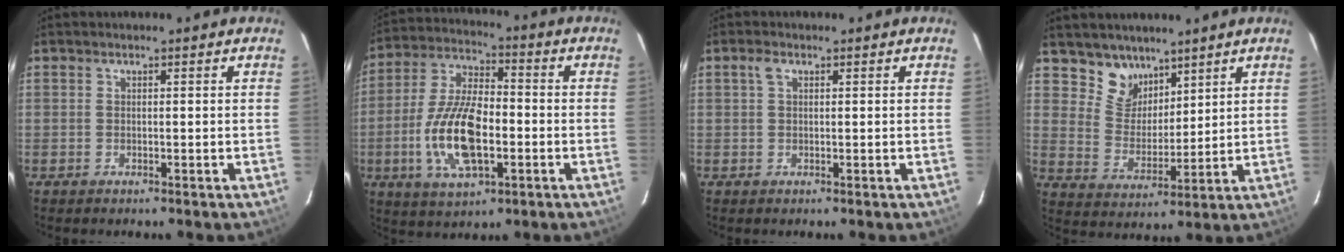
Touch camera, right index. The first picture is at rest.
{"total": 15.6, "force": [-3.8, 6.9, 13.4], "torque": [-0.282, -0.002, -0.070]}
{"total": 1.5, "force": [0.6, 0.8, 1.1], "torque": [-0.025, 0.006, 0.010]}
{"total": 7.7, "force": [5.8, 4.8, 1.7], "torque": [-0.028, 0.004, 0.116]}